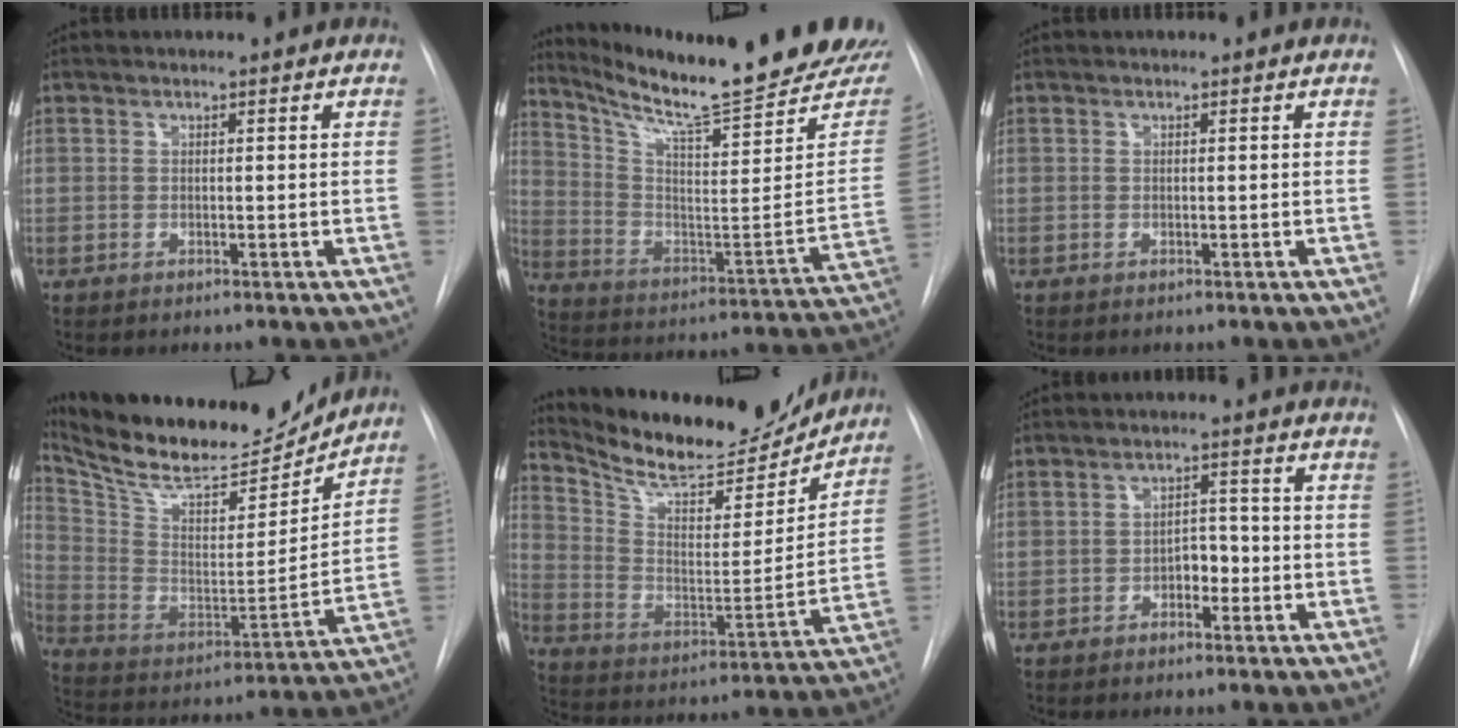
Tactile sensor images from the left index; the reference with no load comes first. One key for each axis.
{"total": 25.5, "fx": 22.2, "fy": 1.4, "fz": 12.4, "tx": -0.201, "ty": -0.095, "tz": 0.313}
{"total": 0.0}
{"total": 19.8, "fx": 17.9, "fy": 4.1, "fz": 7.4, "tx": -0.141, "ty": -0.017, "tz": 0.296}
{"total": 18.8, "fx": 17.4, "fy": 4.2, "fz": 5.8, "tx": -0.103, "ty": -0.026, "tz": 0.271}
{"total": 3.4, "fx": -2.1, "fy": 1.8, "fz": 2.0, "tx": -0.022, "ty": 0.004, "tz": -0.036}